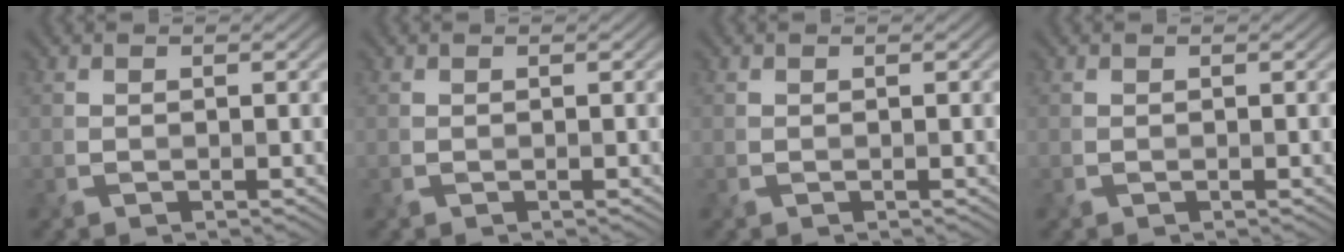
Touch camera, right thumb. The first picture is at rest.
{"total": 0.0}
{"total": 0.0}
{"total": 0.0}